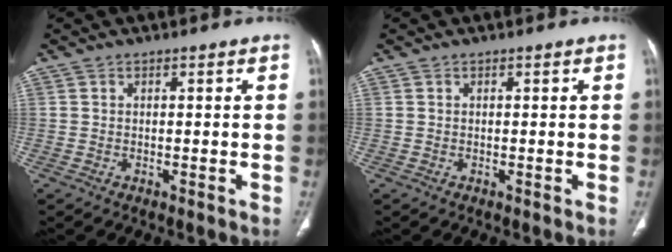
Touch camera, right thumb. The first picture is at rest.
{"total": 0.0}